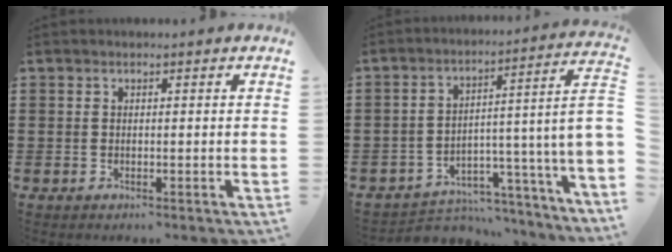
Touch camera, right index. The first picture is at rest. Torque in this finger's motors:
{"motor_torque": [0.37, -0.15, 0.30, 0.09]}